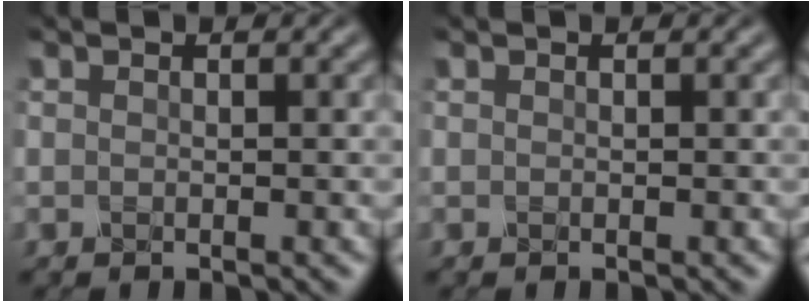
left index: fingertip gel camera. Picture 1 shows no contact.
{"total": 0.0}